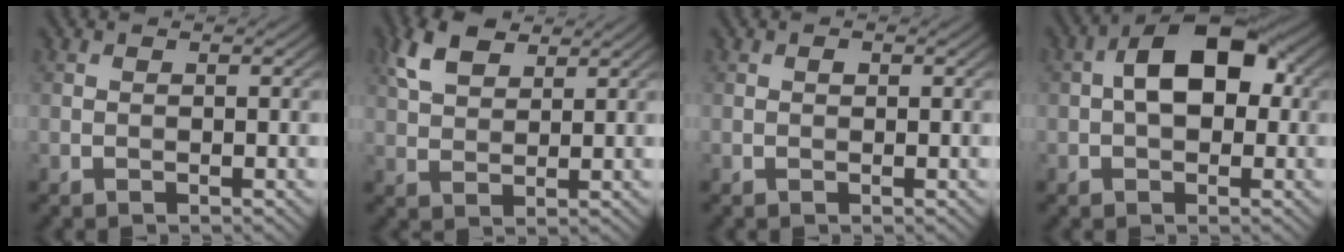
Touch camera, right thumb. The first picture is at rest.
{"total": 6.1, "force": [3.5, 3.2, 3.9], "torque": [-0.090, 0.010, 0.068]}
{"total": 0.6, "force": [0.2, 0.4, 0.3], "torque": [-0.003, -0.002, 0.002]}
{"total": 8.5, "force": [0.8, 5.1, 6.7], "torque": [-0.102, 0.014, 0.001]}